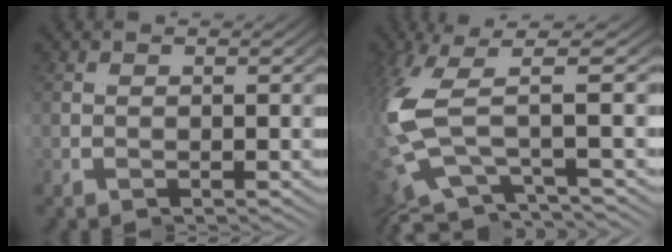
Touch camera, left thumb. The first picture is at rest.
{"total": 3.7, "force": [-1.3, -1.5, 3.2], "torque": [-0.115, 0.006, -0.009]}